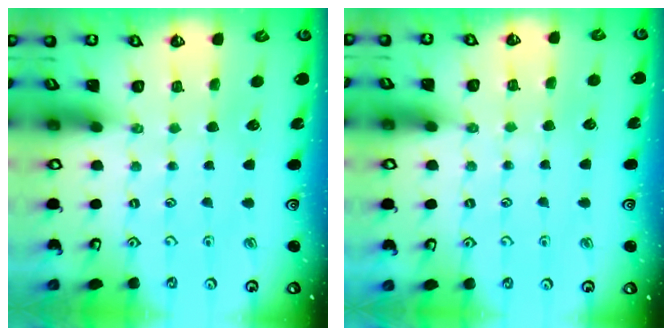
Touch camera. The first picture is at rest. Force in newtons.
{"total": 4.8, "press": 4.7, "slide": 0.6}